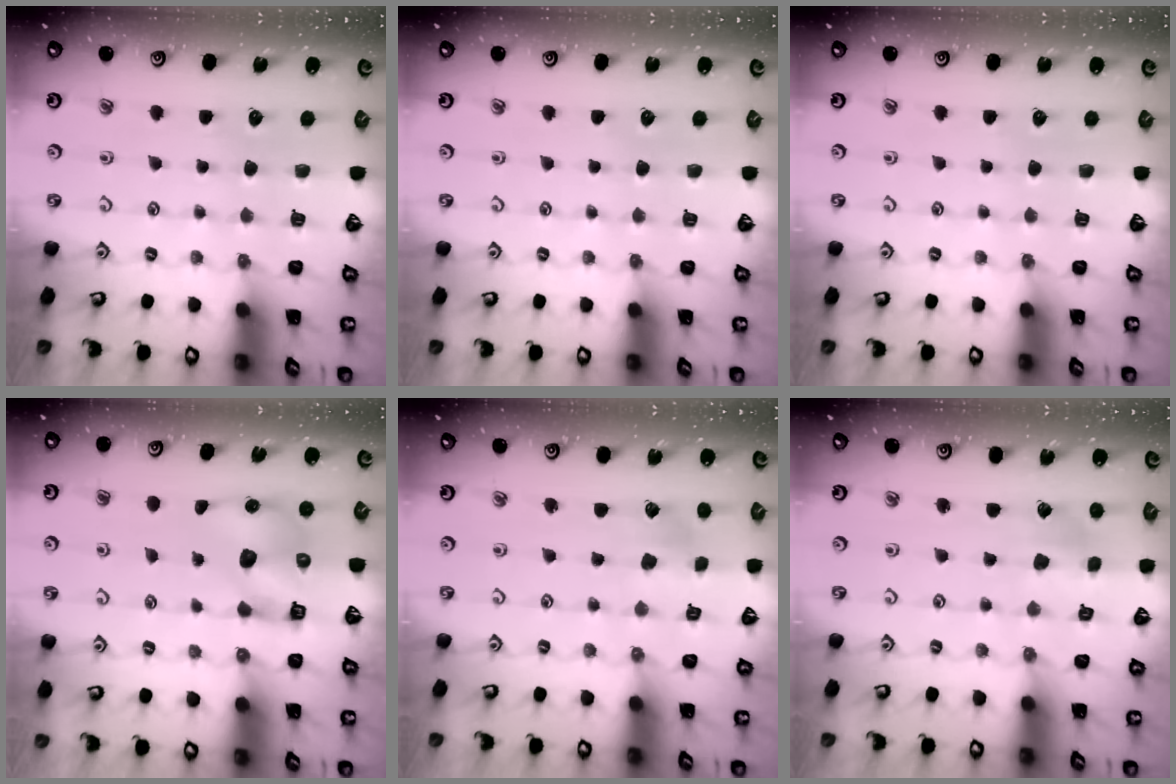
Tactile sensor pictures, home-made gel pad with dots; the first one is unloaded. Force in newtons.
{"total": 0.0}
{"total": 0.0}
{"total": 7.6, "press": 7.5, "slide": 0.9}
{"total": 3.4, "press": 3.3, "slide": 0.4}
{"total": 2.6, "press": 2.5, "slide": 0.4}